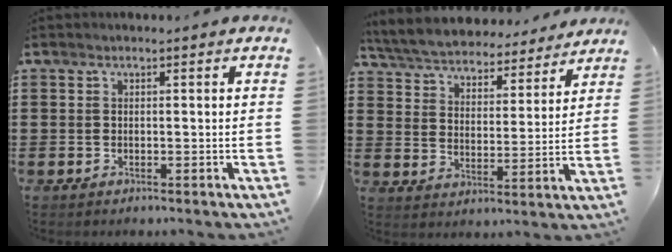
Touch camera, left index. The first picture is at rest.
{"total": 5.7, "force": [5.6, 0.3, 0.7], "torque": [-0.043, -0.041, 0.097]}